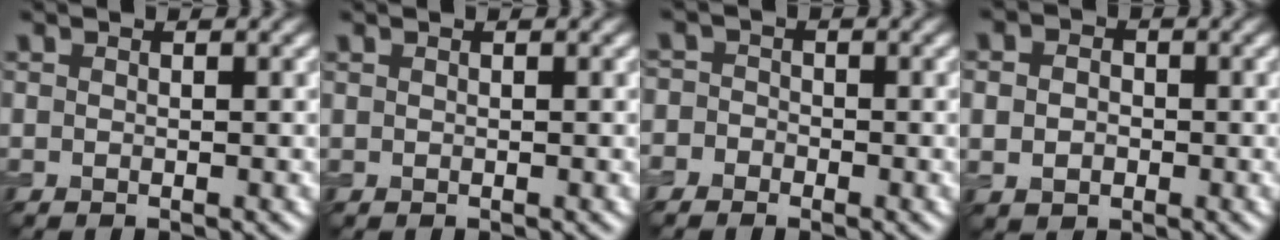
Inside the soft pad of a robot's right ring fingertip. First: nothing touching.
{"total": 0.0}
{"total": 2.4, "force": [-1.2, 2.1, 0.4], "torque": [0.013, 0.015, -0.040]}
{"total": 2.9, "force": [-0.1, 2.4, 1.6], "torque": [-0.025, 0.000, -0.011]}